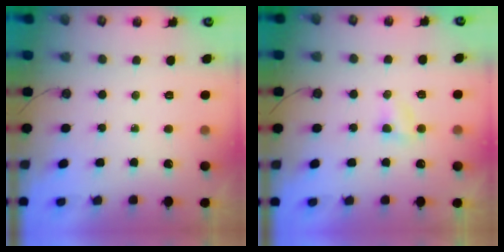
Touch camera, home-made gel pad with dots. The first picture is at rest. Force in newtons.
{"total": 3.0, "press": 3.0, "slide": 0.3}